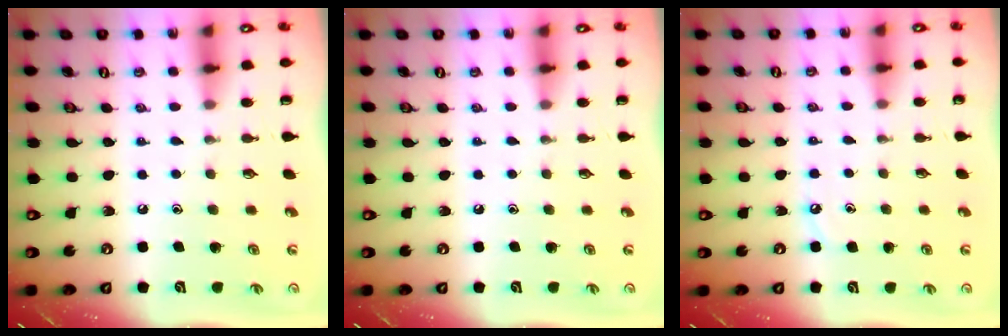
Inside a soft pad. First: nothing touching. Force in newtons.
{"total": 0.0}
{"total": 3.5, "press": 3.4, "slide": 0.5}